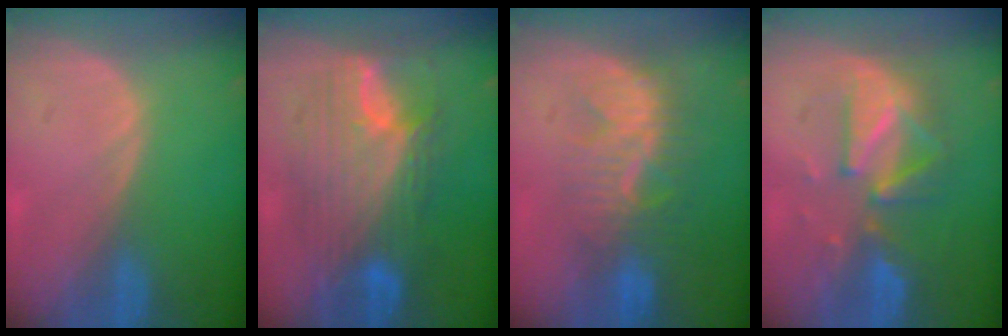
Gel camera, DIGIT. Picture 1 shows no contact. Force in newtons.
{"total": 10.9, "press": 10.9, "slide": 0.8}
{"total": 8.1, "press": 7.8, "slide": 2.2}
{"total": 8.2, "press": 8.2, "slide": 0.4}